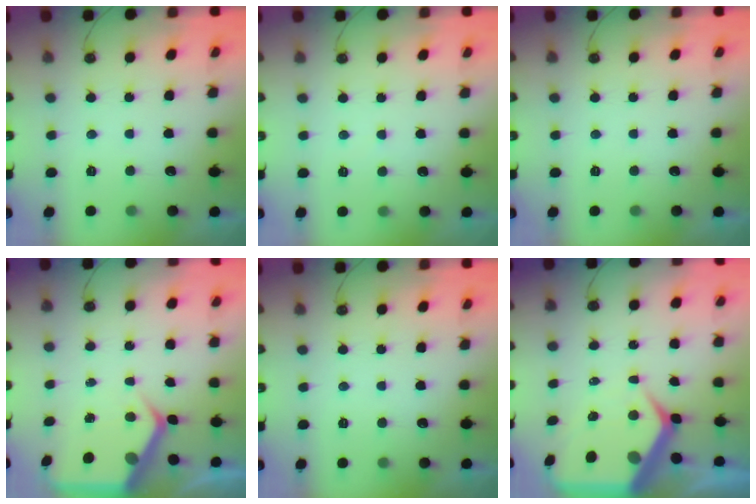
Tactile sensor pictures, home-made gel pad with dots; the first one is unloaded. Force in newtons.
{"total": 2.9, "press": 2.9, "slide": 0.4}
{"total": 0.0}
{"total": 6.0, "press": 6.0, "slide": 0.2}
{"total": 0.0}
{"total": 11.2, "press": 11.1, "slide": 1.3}